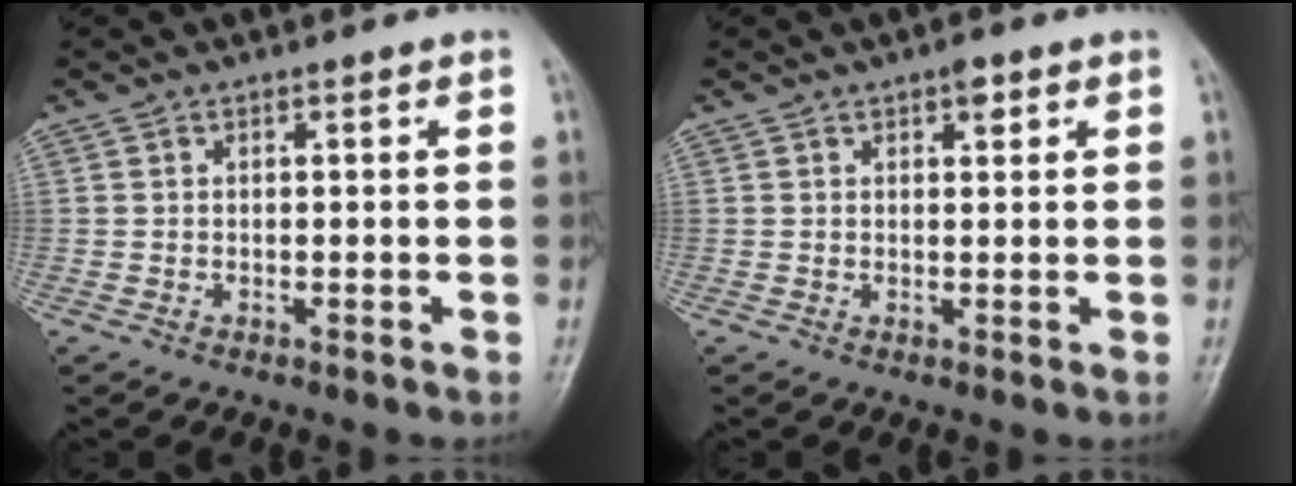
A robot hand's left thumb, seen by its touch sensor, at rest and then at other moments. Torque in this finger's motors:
{"motor_torque": [0.33, 0.21, 0.17, -0.27, 0.00]}